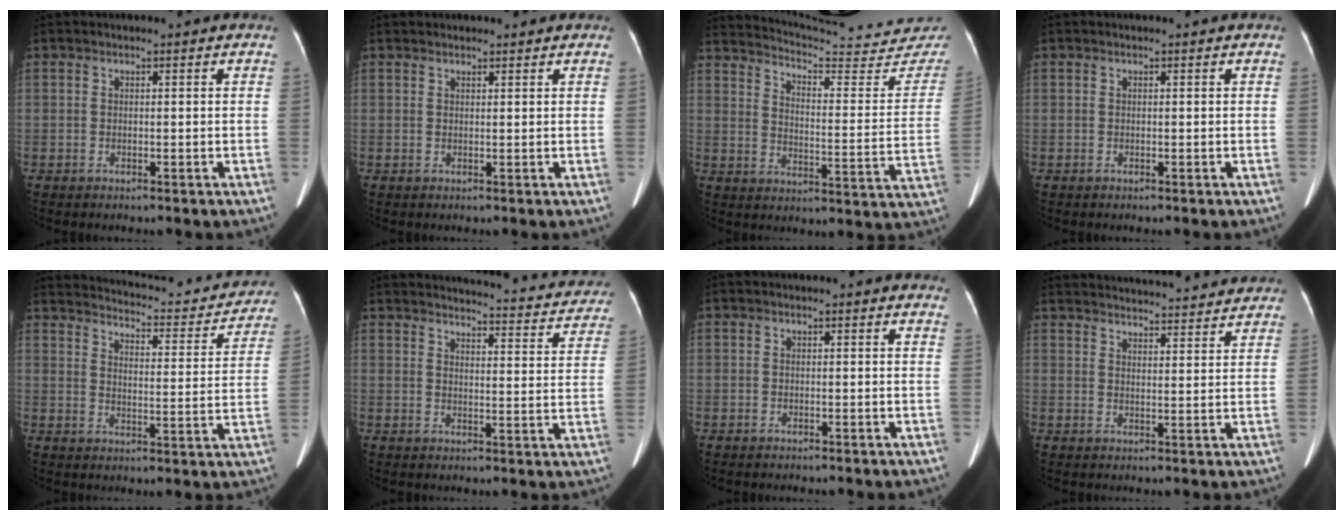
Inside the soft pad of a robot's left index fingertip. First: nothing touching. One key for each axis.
{"total": 2.2, "fx": 2.1, "fy": 0.5, "fz": 0.6, "tx": -0.005, "ty": 0.009, "tz": 0.028}
{"total": 26.5, "fx": 25.4, "fy": 1.6, "fz": 7.2, "tx": -0.108, "ty": -0.114, "tz": 0.313}
{"total": 0.0}
{"total": 20.8, "fx": 18.1, "fy": 5.7, "fz": 8.5, "tx": -0.112, "ty": -0.017, "tz": 0.215}
{"total": 23.9, "fx": 22.5, "fy": 4.3, "fz": 6.7, "tx": -0.075, "ty": -0.063, "tz": 0.249}
{"total": 2.4, "fx": 2.2, "fy": 0.6, "fz": 0.8, "tx": -0.006, "ty": -0.005, "tz": 0.009}
{"total": 25.4, "fx": 24.1, "fy": 3.9, "fz": 7.0, "tx": -0.113, "ty": -0.014, "tz": 0.305}